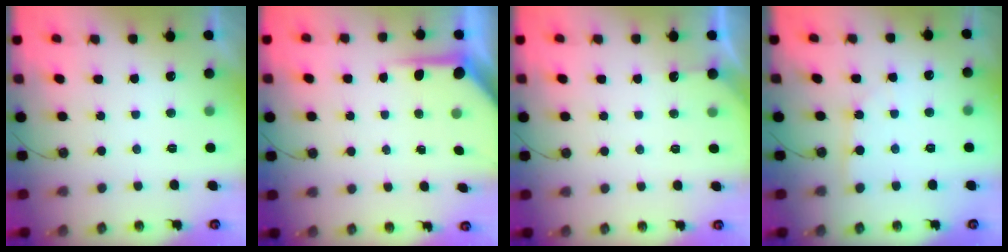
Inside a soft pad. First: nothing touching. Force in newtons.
{"total": 5.3, "press": 5.2, "slide": 0.3}
{"total": 3.2, "press": 3.2, "slide": 0.3}
{"total": 2.2, "press": 2.2, "slide": 0.2}